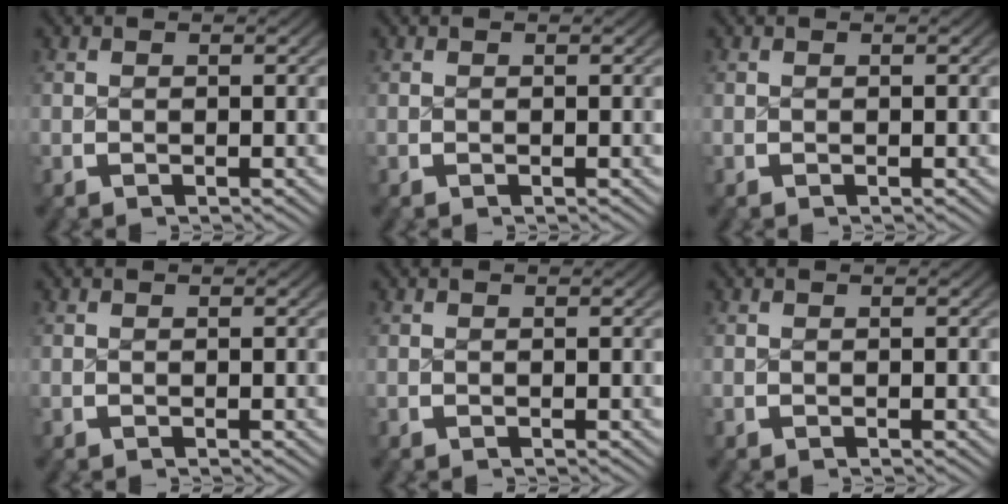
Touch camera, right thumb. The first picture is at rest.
{"total": 0.0}
{"total": 0.0}
{"total": 0.0}
{"total": 0.0}
{"total": 0.0}